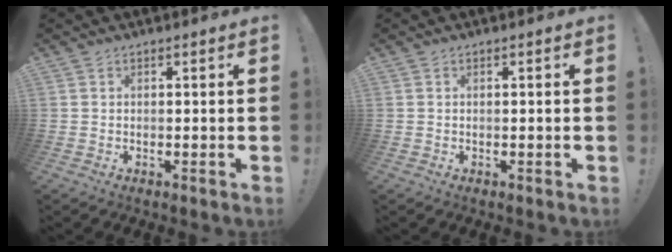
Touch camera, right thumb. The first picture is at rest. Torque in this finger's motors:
{"motor_torque": [-0.23, -0.11, -0.06, 0.19, 0.00]}